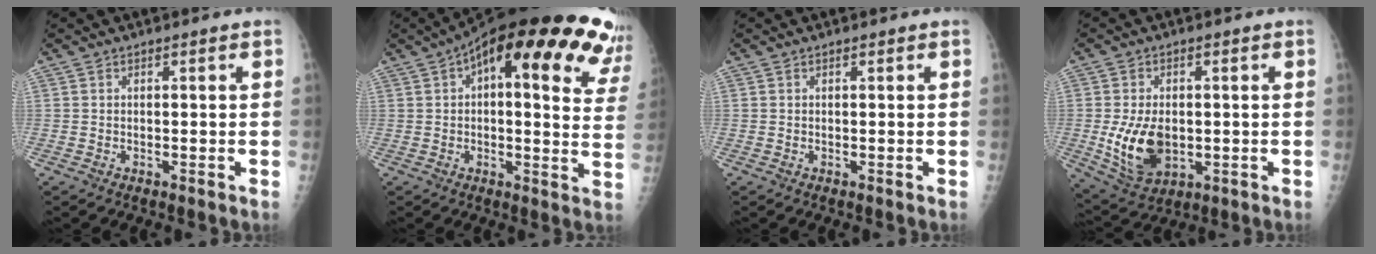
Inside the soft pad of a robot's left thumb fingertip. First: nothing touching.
{"total": 27.2, "force": [14.4, 8.6, 21.3], "torque": [-0.233, 0.010, 0.174]}
{"total": 0.0}
{"total": 10.9, "force": [-1.1, 7.1, 8.2], "torque": [-0.138, -0.011, -0.002]}